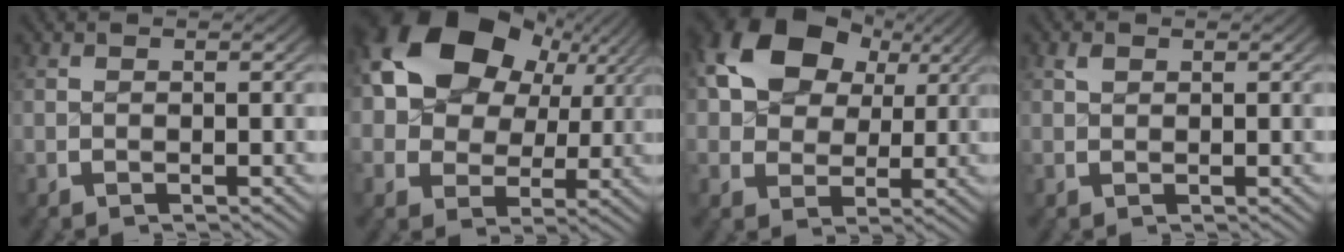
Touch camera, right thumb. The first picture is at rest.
{"total": 14.0, "force": [3.6, 10.0, 9.0], "torque": [-0.202, -0.019, 0.067]}
{"total": 10.6, "force": [3.6, 7.7, 6.3], "torque": [-0.145, -0.021, 0.074]}
{"total": 0.8, "force": [0.6, 0.4, 0.3], "torque": [-0.003, -0.001, 0.015]}